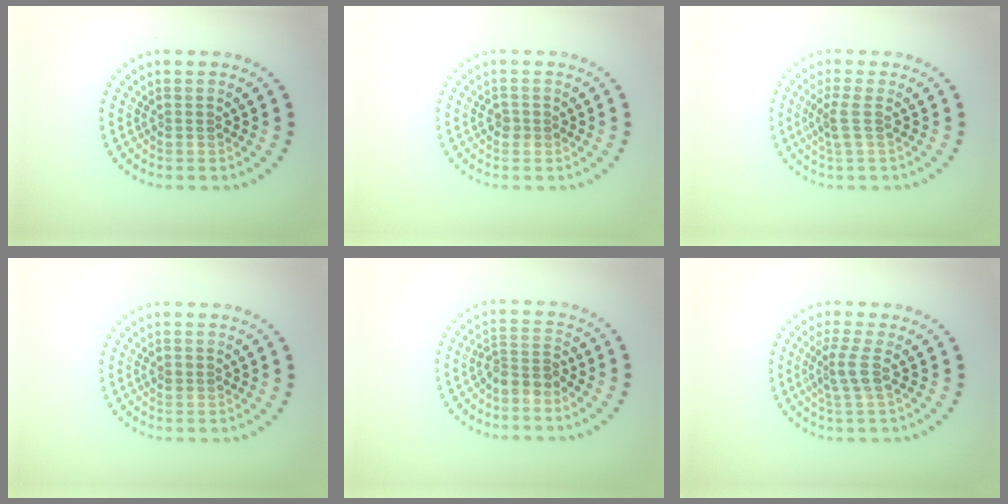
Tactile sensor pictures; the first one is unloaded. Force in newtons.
{"total": 0.8, "press": 0.8, "slide": 0.1}
{"total": 1.8, "press": 1.4, "slide": 1.1}
{"total": 0.9, "press": 0.9, "slide": 0.1}
{"total": 2.3, "press": 1.8, "slide": 1.5}
{"total": 2.3, "press": 1.6, "slide": 1.7}